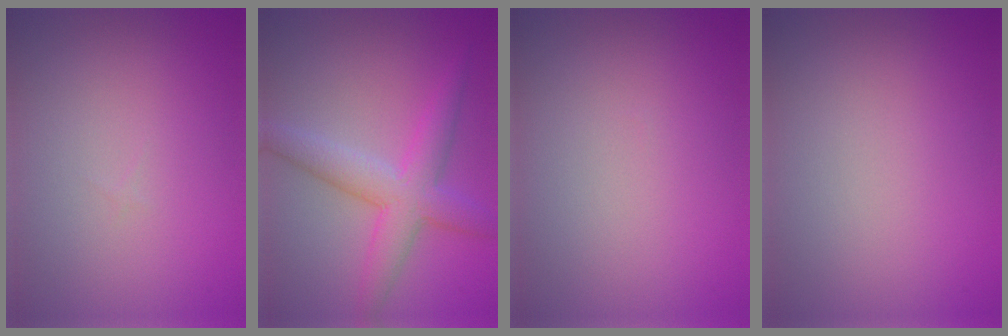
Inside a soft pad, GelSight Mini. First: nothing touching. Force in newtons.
{"total": 4.8, "press": 4.8, "slide": 0.2}
{"total": 0.0}
{"total": 0.0}